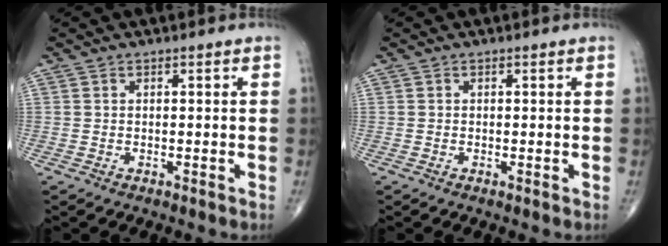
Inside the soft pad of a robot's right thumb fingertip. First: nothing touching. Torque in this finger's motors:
{"motor_torque": [0.18, -0.04, -0.08, -0.16, 0.02]}